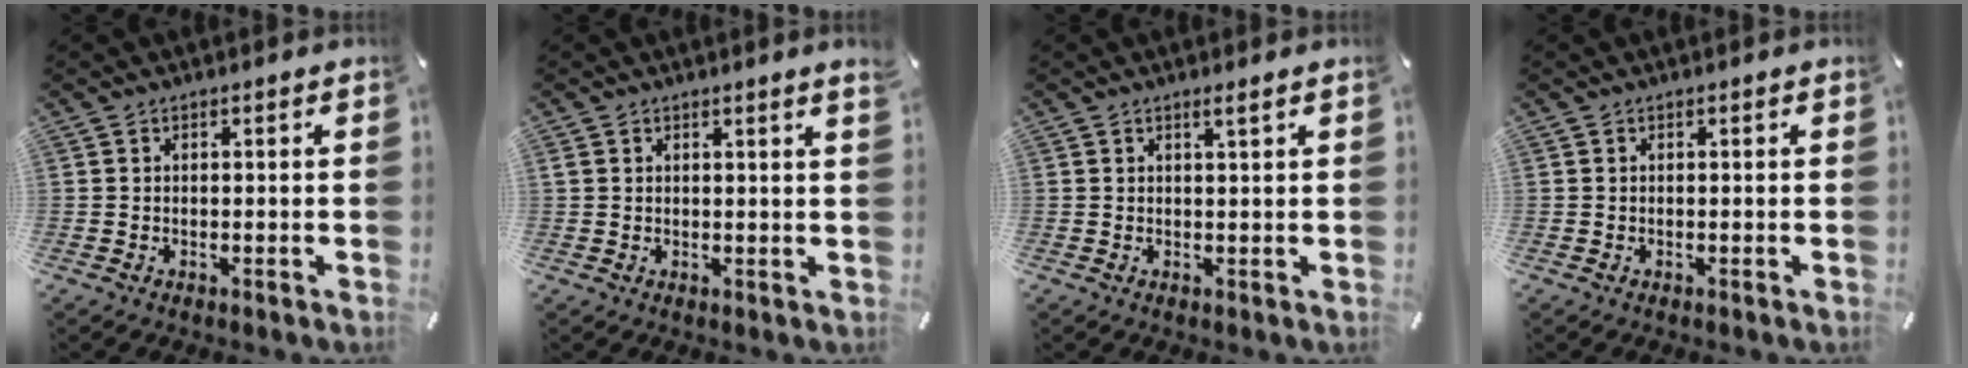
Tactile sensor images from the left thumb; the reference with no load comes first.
{"total": 1.4, "force": [1.0, -0.1, 1.0], "torque": [-0.019, -0.002, 0.019]}
{"total": 1.7, "force": [1.1, 0.0, 1.4], "torque": [-0.028, -0.001, 0.018]}
{"total": 0.0}